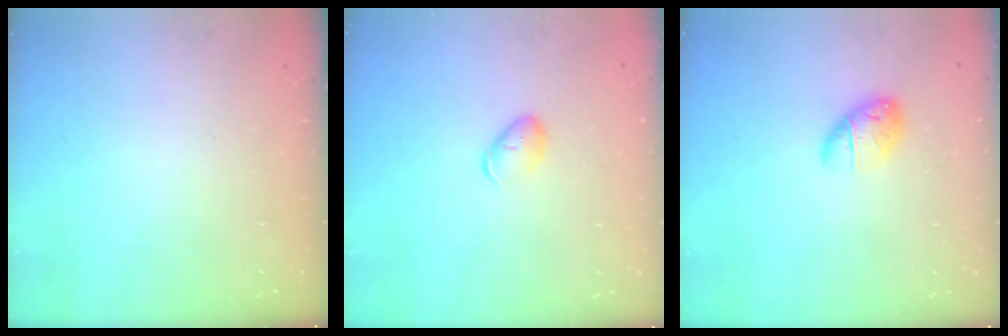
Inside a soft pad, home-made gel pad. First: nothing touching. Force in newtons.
{"total": 6.0, "press": 6.0, "slide": 0.7}
{"total": 8.5, "press": 8.2, "slide": 2.0}